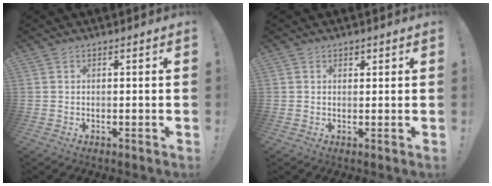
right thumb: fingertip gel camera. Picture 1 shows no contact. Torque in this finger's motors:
{"motor_torque": [0.20, 0.46, 0.19, 0.00, 0.00]}